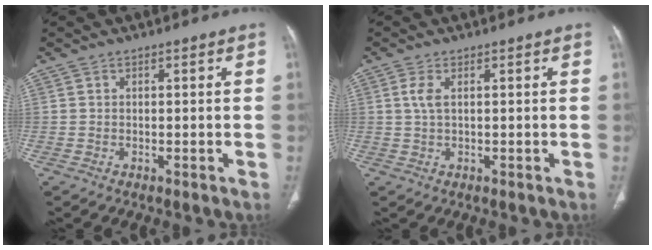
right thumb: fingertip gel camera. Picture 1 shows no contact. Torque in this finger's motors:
{"motor_torque": [0.67, 0.07, 0.14, -0.80, 0.10]}